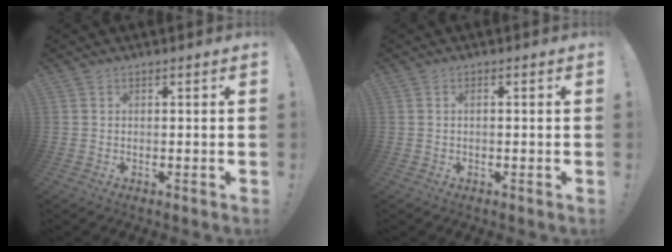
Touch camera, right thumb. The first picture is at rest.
{"total": 0.7, "force": [-0.2, 0.1, 0.6], "torque": [-0.012, 0.001, -0.003]}